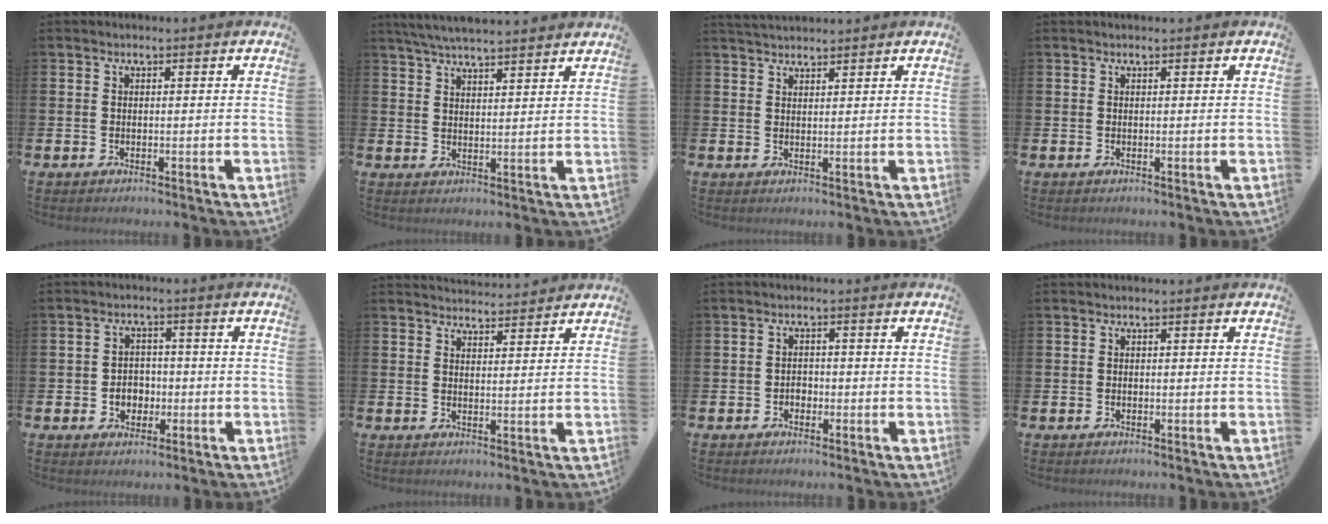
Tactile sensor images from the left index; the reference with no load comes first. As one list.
[{"total": 5.2, "force": [5.0, 0.2, 1.3], "torque": [-0.042, -0.016, 0.092]}, {"total": 2.5, "force": [2.4, 0.4, 0.3], "torque": [-0.006, -0.007, 0.044]}, {"total": 0.0}, {"total": 3.2, "force": [-0.9, 2.8, 1.4], "torque": [-0.011, -0.003, -0.026]}, {"total": 3.3, "force": [3.3, 0.3, -0.1], "torque": [0.003, -0.021, 0.058]}, {"total": 1.5, "force": [-0.7, 1.2, 0.6], "torque": [-0.007, 0.001, -0.017]}, {"total": 0.0}]